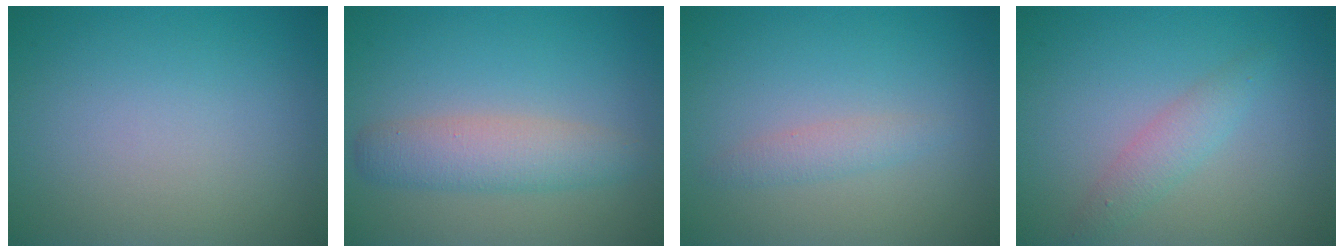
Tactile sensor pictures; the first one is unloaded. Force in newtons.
{"total": 3.6, "press": 3.6, "slide": 0.1}
{"total": 1.4, "press": 1.4, "slide": 0.0}
{"total": 2.0, "press": 2.0, "slide": 0.0}